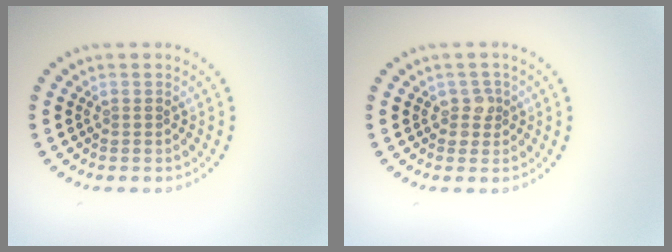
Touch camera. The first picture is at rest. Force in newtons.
{"total": 1.5, "press": 1.3, "slide": 0.7}